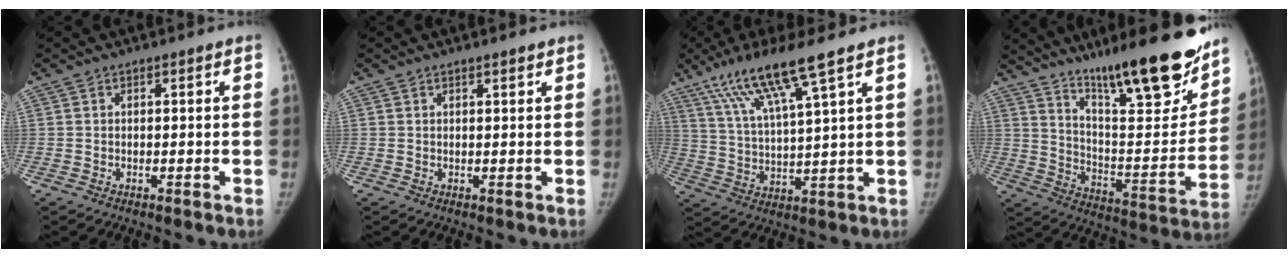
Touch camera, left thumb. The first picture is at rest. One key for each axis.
{"total": 1.1, "fx": 0.9, "fy": 0.2, "fz": 0.6, "tx": -0.008, "ty": -0.005, "tz": 0.015}
{"total": 13.2, "fx": 8.3, "fy": 0.6, "fz": 10.3, "tx": -0.200, "ty": -0.028, "tz": 0.162}
{"total": 26.1, "fx": 18.4, "fy": 5.4, "fz": 17.7, "tx": -0.232, "ty": -0.099, "tz": 0.294}